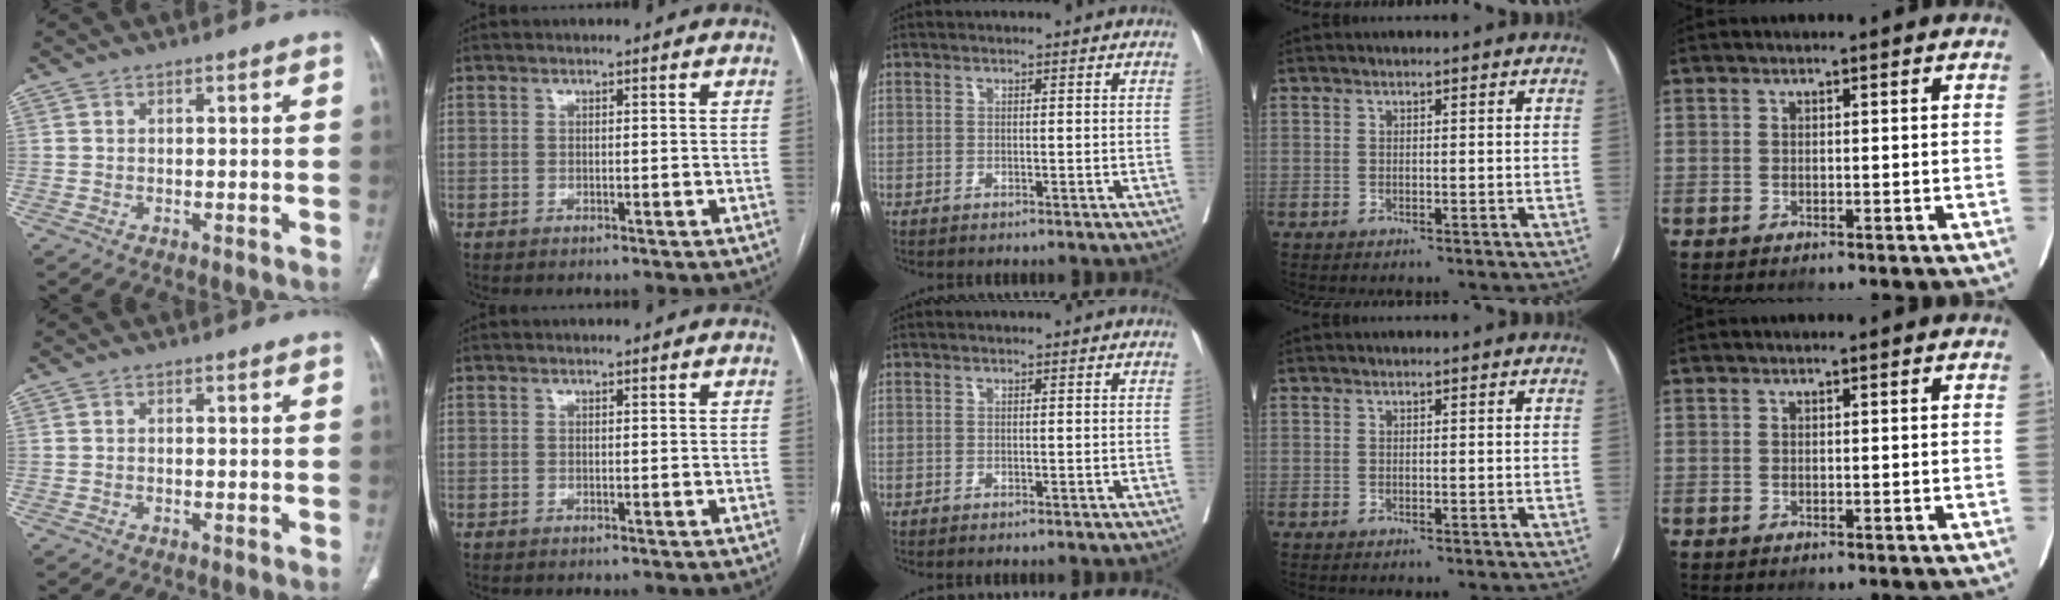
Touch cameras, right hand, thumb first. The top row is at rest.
{}